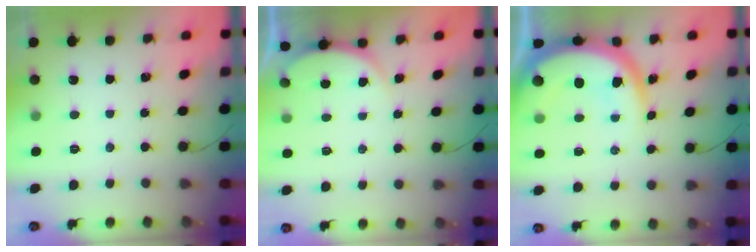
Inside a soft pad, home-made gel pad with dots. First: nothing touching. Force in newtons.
{"total": 4.2, "press": 4.2, "slide": 0.6}
{"total": 15.0, "press": 14.9, "slide": 1.6}